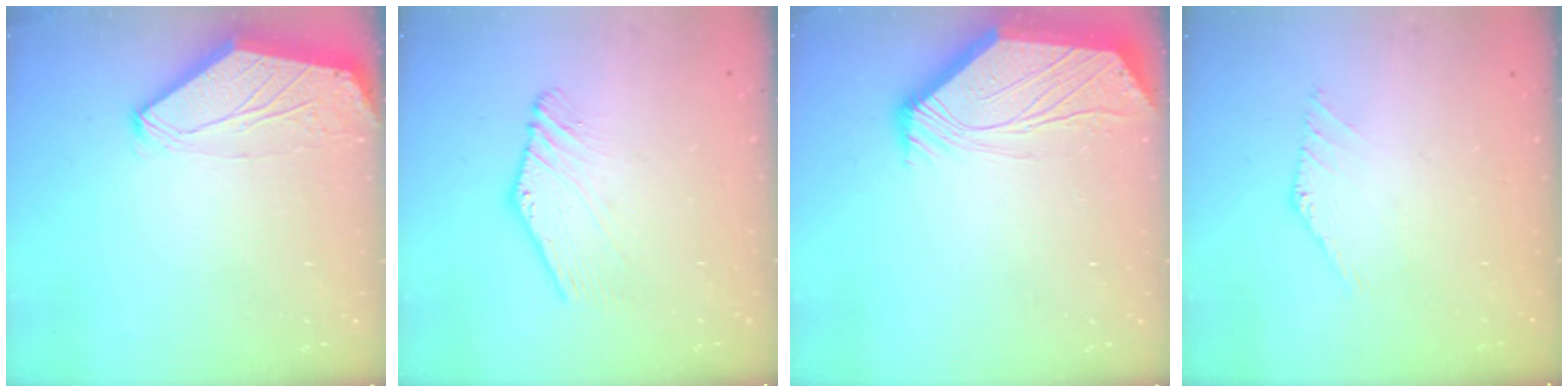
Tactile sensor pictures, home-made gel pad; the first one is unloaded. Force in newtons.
{"total": 1.0, "press": 0.9, "slide": 0.2}
{"total": 3.4, "press": 3.4, "slide": 0.5}
{"total": 1.2, "press": 1.2, "slide": 0.1}